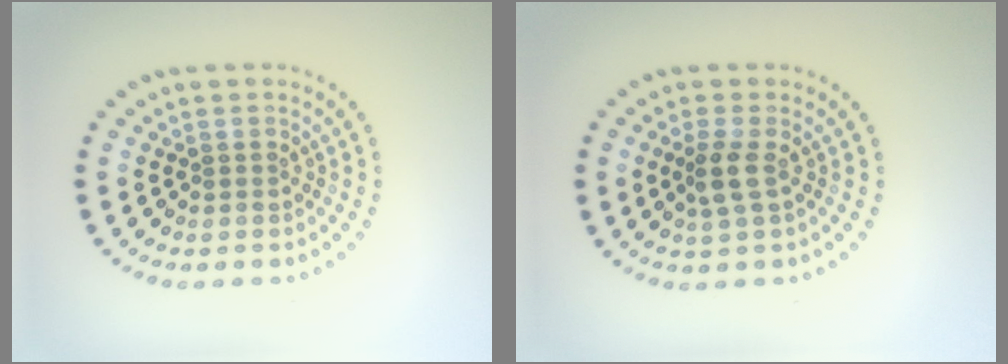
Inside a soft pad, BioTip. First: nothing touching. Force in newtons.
{"total": 2.0, "press": 1.6, "slide": 1.1}